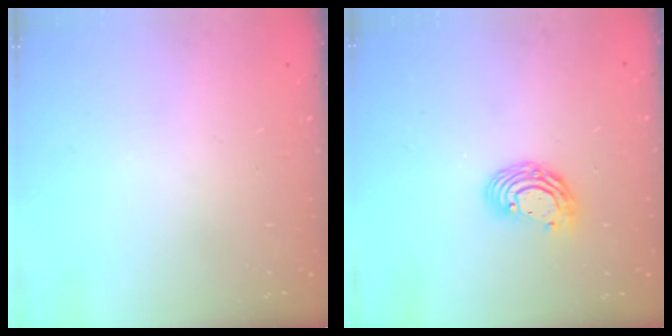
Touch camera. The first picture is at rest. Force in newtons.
{"total": 8.7, "press": 8.6, "slide": 1.2}